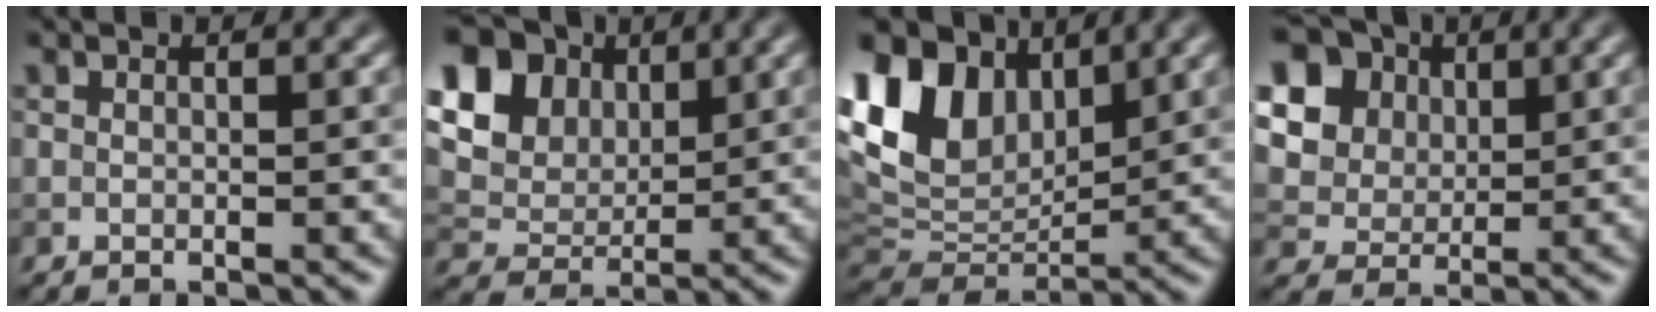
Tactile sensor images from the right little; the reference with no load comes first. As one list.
[{"total": 13.5, "force": [5.6, 10.2, 6.9], "torque": [-0.157, 0.030, 0.101]}, {"total": 12.6, "force": [5.6, 8.3, 7.6], "torque": [-0.181, 0.021, 0.104]}, {"total": 14.3, "force": [5.6, 11.7, 6.1], "torque": [-0.163, 0.022, 0.097]}]